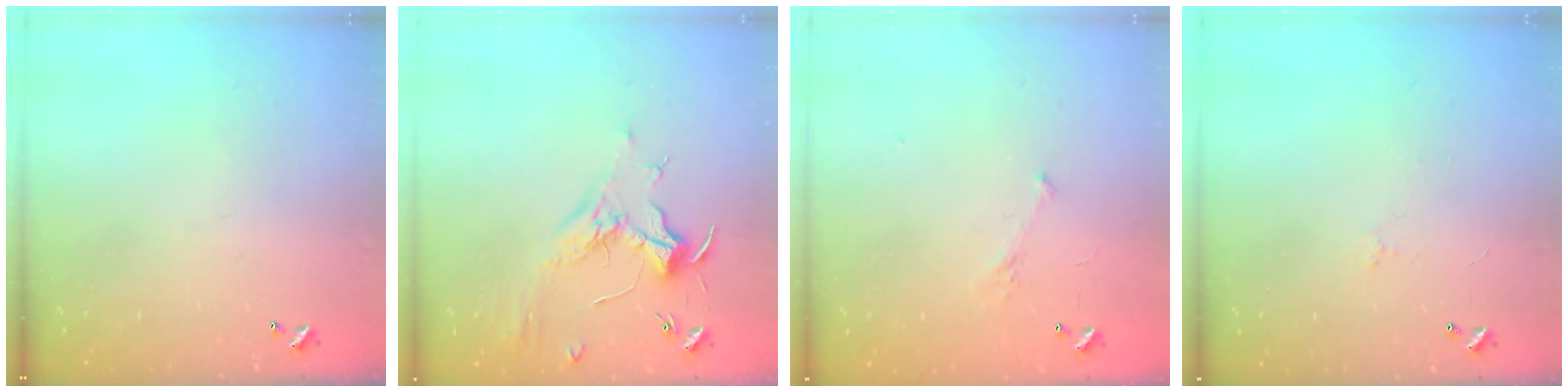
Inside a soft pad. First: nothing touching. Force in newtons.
{"total": 2.0, "press": 1.9, "slide": 0.7}
{"total": 4.2, "press": 4.0, "slide": 1.1}
{"total": 0.5, "press": 0.1, "slide": 0.5}